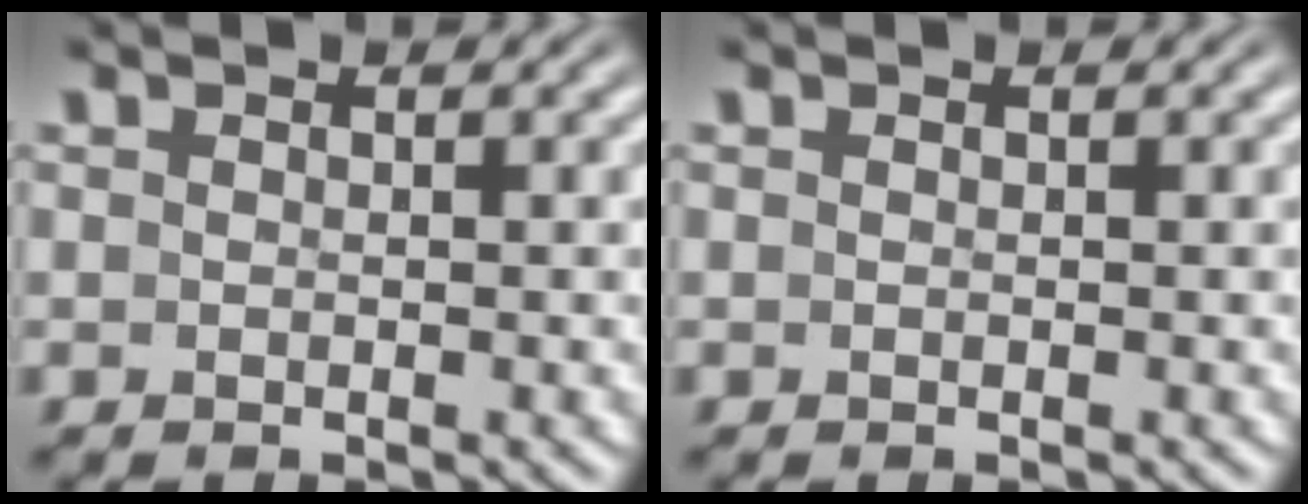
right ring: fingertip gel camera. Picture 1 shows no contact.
{"total": 0.0}